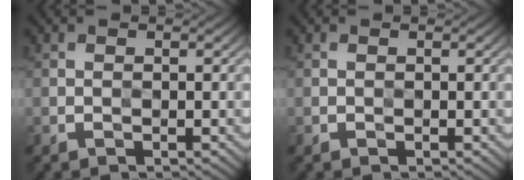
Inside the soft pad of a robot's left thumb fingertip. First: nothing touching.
{"total": 0.0}